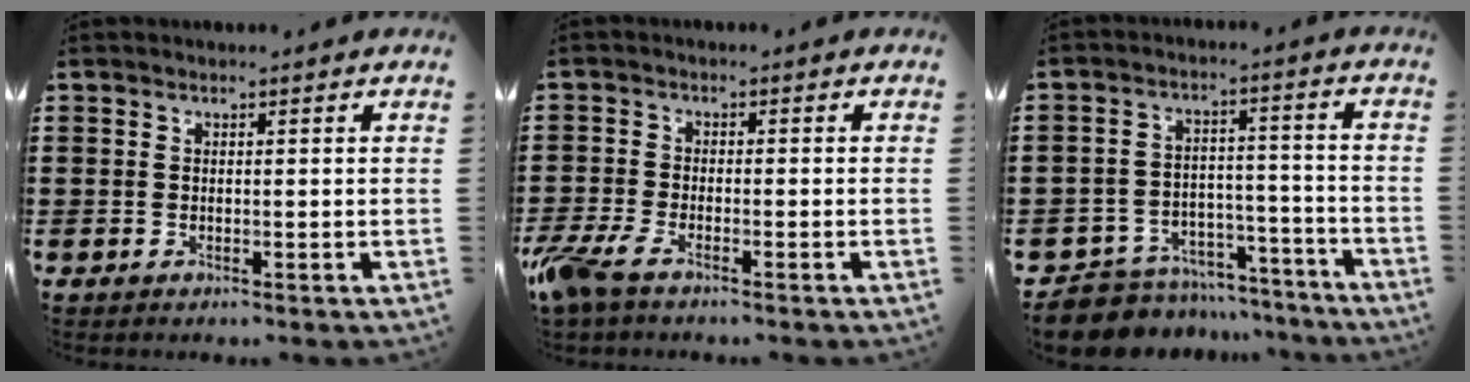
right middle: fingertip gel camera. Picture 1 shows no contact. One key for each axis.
{"total": 3.5, "fx": -2.4, "fy": 0.8, "fz": 2.4, "tx": -0.074, "ty": -0.011, "tz": -0.054}
{"total": 7.9, "fx": -7.6, "fy": 2.0, "fz": 0.7, "tx": -0.016, "ty": 0.025, "tz": -0.149}